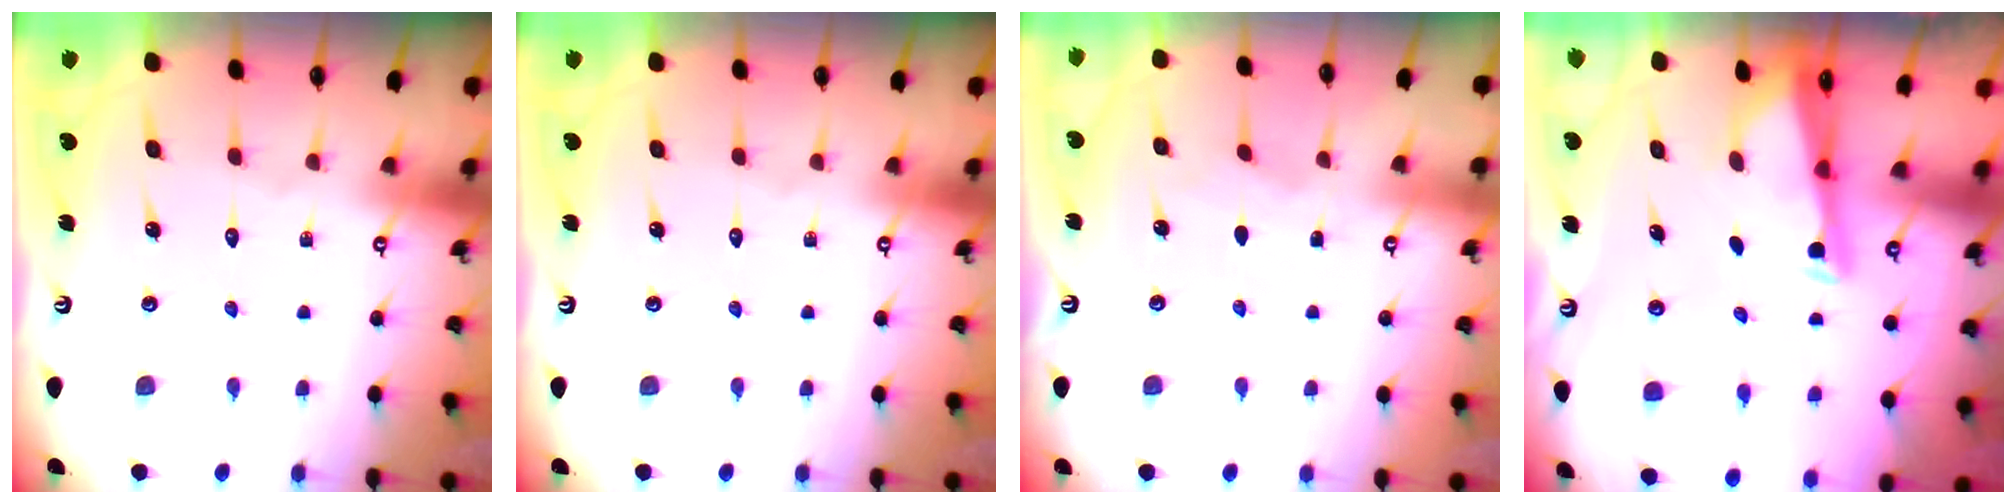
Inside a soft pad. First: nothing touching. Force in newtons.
{"total": 0.0}
{"total": 2.4, "press": 2.4, "slide": 0.2}
{"total": 2.8, "press": 2.8, "slide": 0.5}